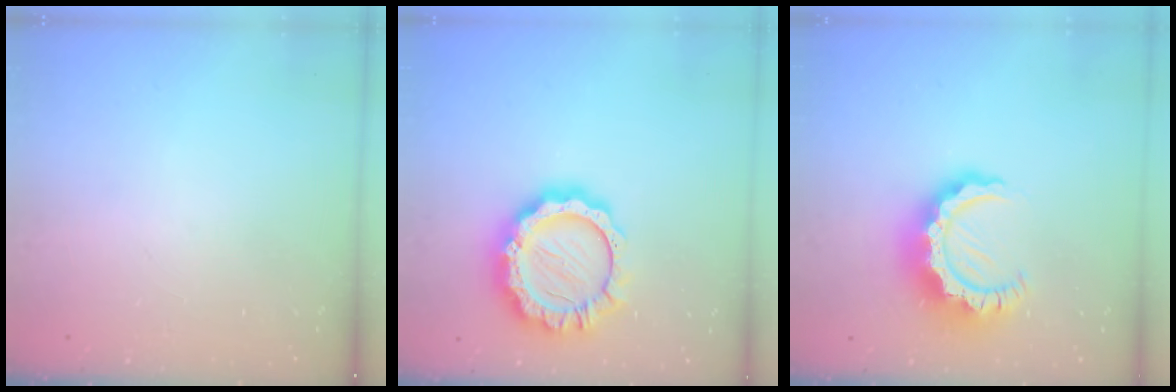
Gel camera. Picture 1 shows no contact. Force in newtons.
{"total": 15.6, "press": 15.6, "slide": 1.3}
{"total": 12.4, "press": 12.3, "slide": 1.3}